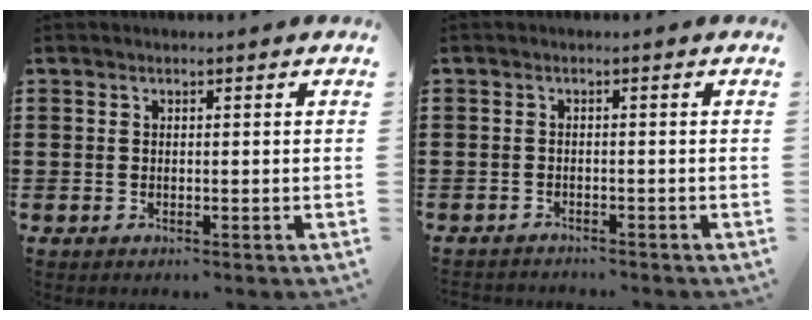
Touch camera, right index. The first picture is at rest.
{"total": 1.2, "force": [-1.2, 0.1, 0.0], "torque": [-0.004, 0.002, -0.027]}